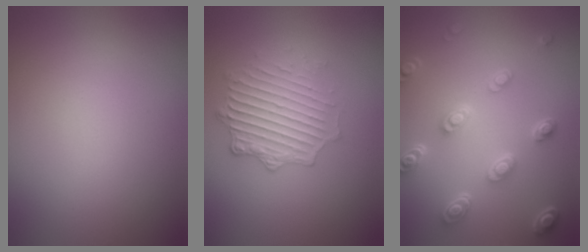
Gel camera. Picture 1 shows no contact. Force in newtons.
{"total": 3.6, "press": 3.3, "slide": 1.6}
{"total": 4.7, "press": 3.5, "slide": 3.2}